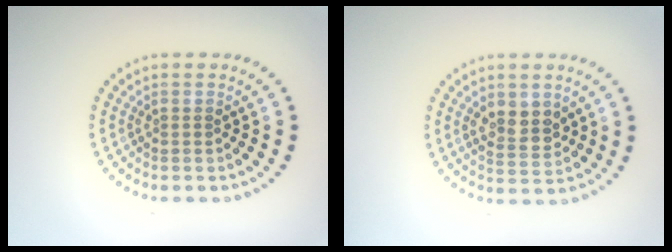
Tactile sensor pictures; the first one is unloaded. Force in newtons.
{"total": 2.6, "press": 2.5, "slide": 0.7}